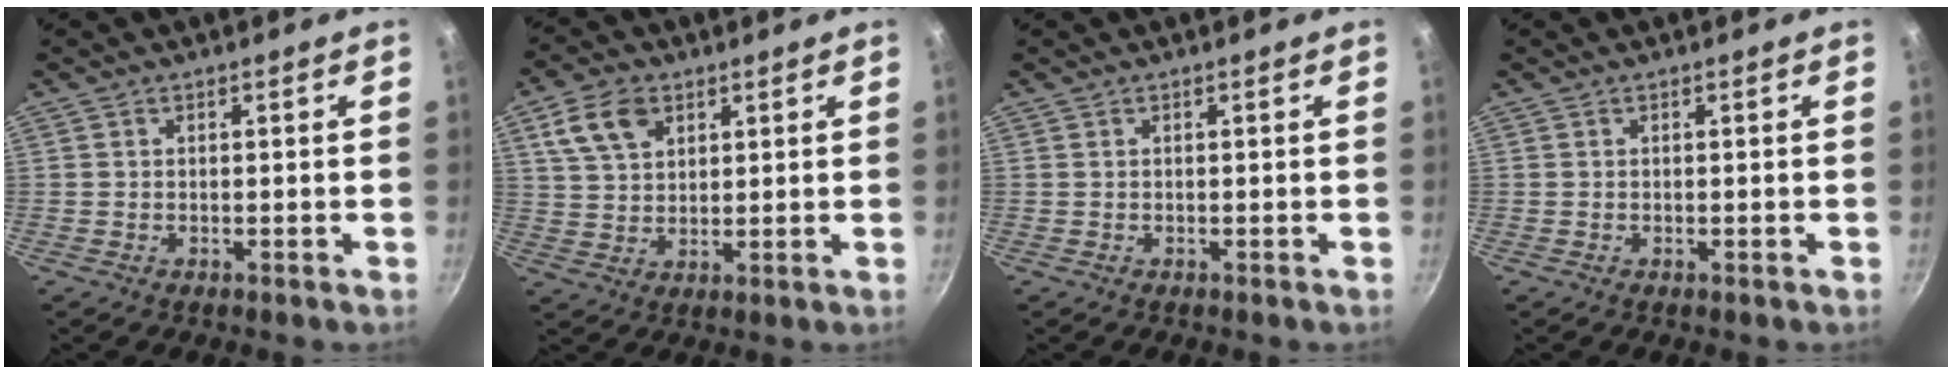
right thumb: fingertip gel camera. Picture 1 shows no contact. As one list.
[{"total": 8.7, "force": [4.1, 5.8, 5.1], "torque": [-0.080, -0.002, 0.077]}, {"total": 0.0}, {"total": 0.0}]